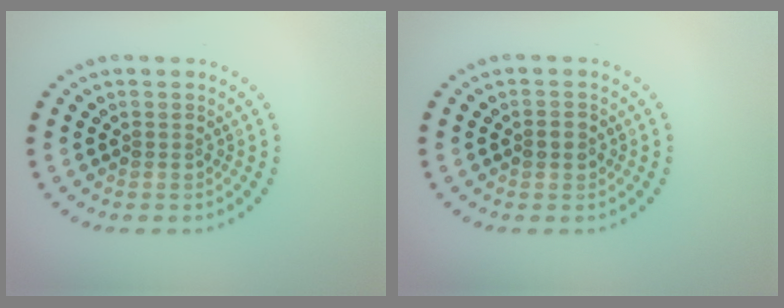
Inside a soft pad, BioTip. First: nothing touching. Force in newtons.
{"total": 1.0, "press": 1.0, "slide": 0.1}